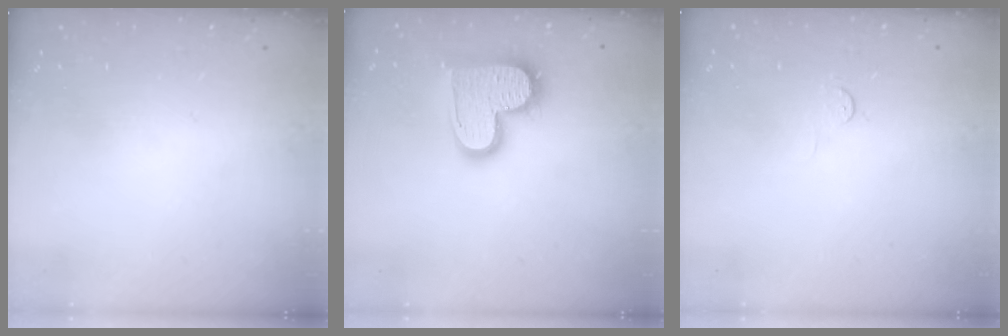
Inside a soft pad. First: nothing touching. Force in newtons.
{"total": 16.0, "press": 16.0, "slide": 1.0}
{"total": 2.8, "press": 2.8, "slide": 0.4}